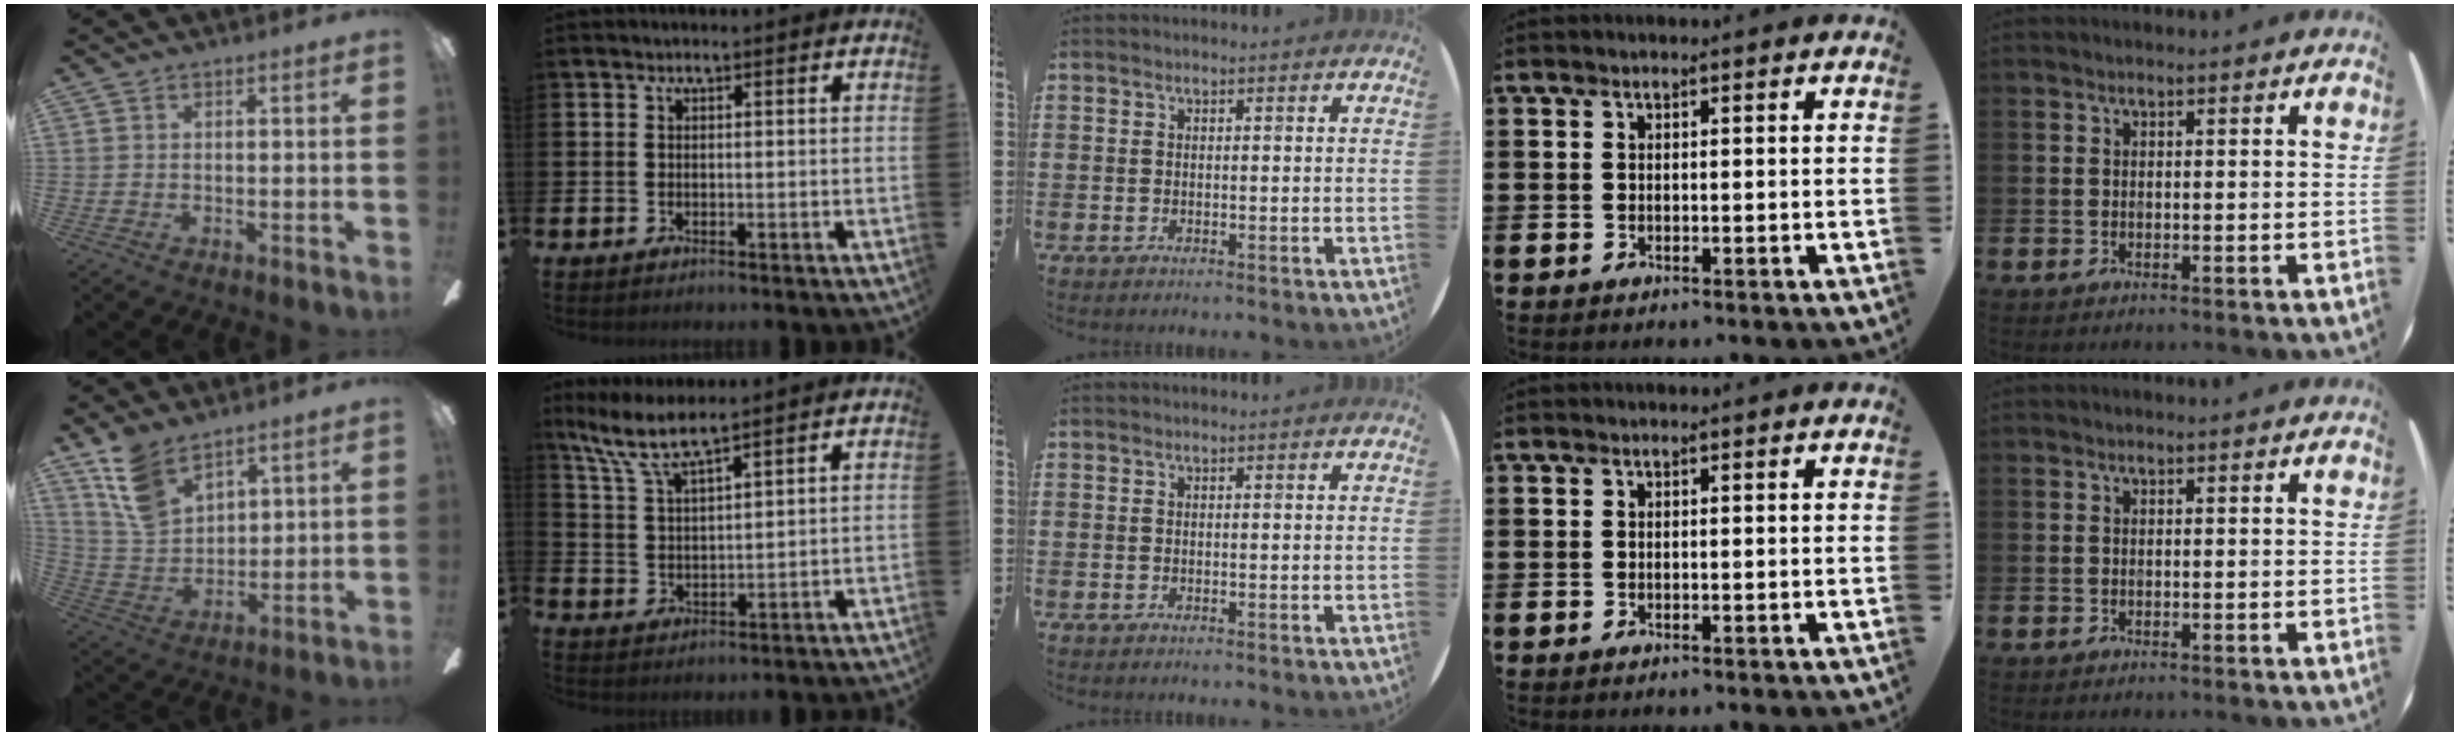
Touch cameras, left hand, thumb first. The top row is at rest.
{"thumb": {"total": 12.0, "force": [9.0, 6.6, 4.5], "torque": [-0.107, -0.037, 0.179]}, "index": {"total": 6.6, "force": [5.8, 0.8, 3.1], "torque": [-0.081, -0.022, 0.102]}}